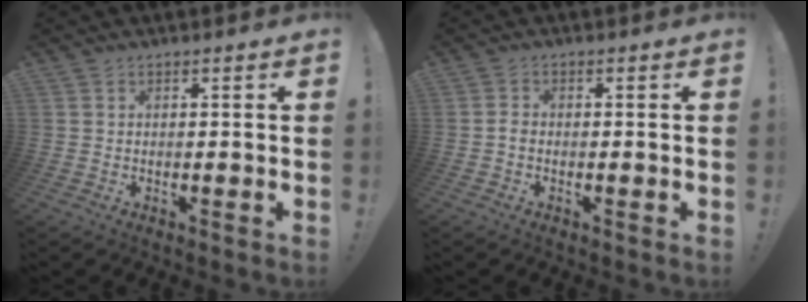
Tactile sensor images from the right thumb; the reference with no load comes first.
{"total": 1.5, "force": [-0.7, 0.9, 0.9], "torque": [-0.022, 0.007, -0.010]}